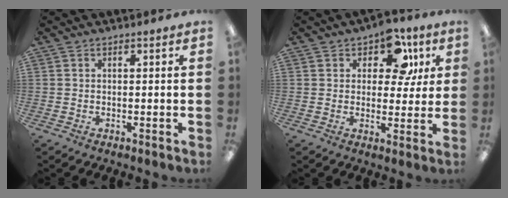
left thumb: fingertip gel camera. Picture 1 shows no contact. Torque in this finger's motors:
{"motor_torque": [1.11, 0.75, 0.85, -0.19, 0.00]}